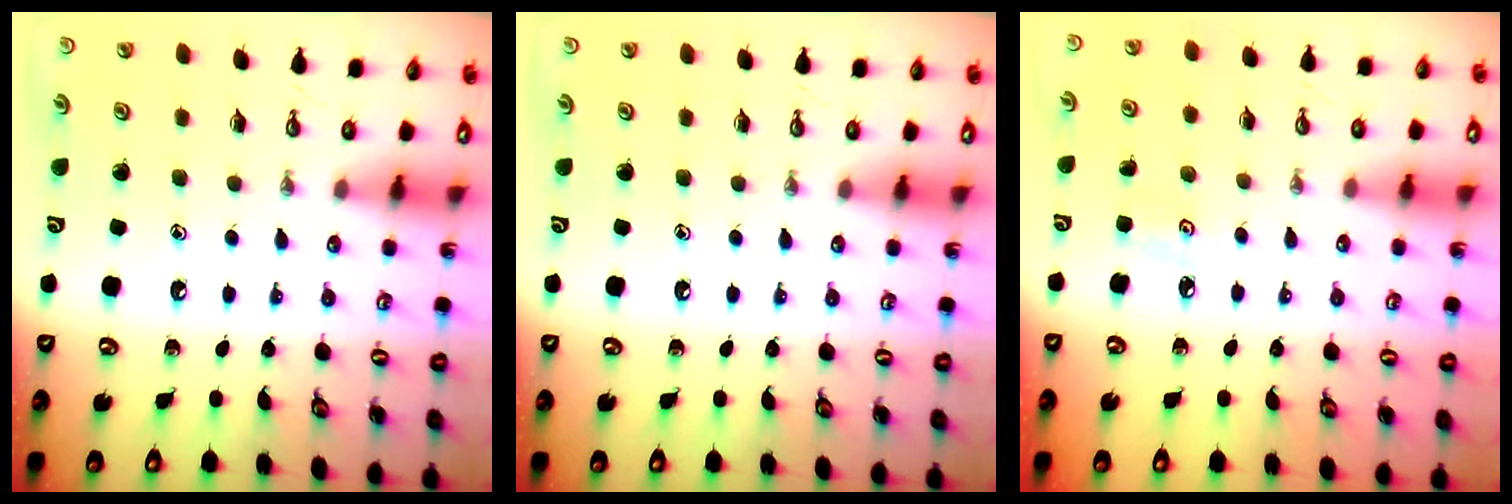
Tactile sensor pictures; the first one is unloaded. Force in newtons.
{"total": 0.0}
{"total": 3.5, "press": 3.4, "slide": 0.5}